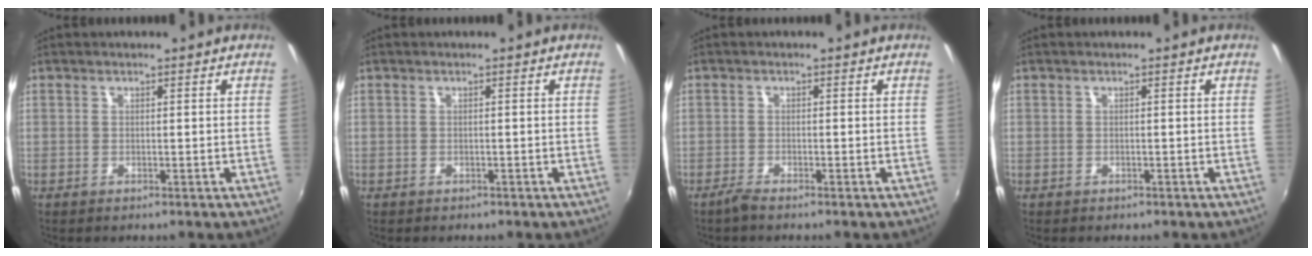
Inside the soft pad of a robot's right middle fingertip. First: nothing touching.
{"total": 0.8, "force": [-0.6, 0.6, 0.1], "torque": [-0.006, -0.002, -0.007]}
{"total": 1.8, "force": [-1.5, 0.1, 0.9], "torque": [-0.026, -0.003, -0.031]}
{"total": 0.7, "force": [-0.5, 0.5, 0.1], "torque": [-0.005, -0.002, -0.007]}